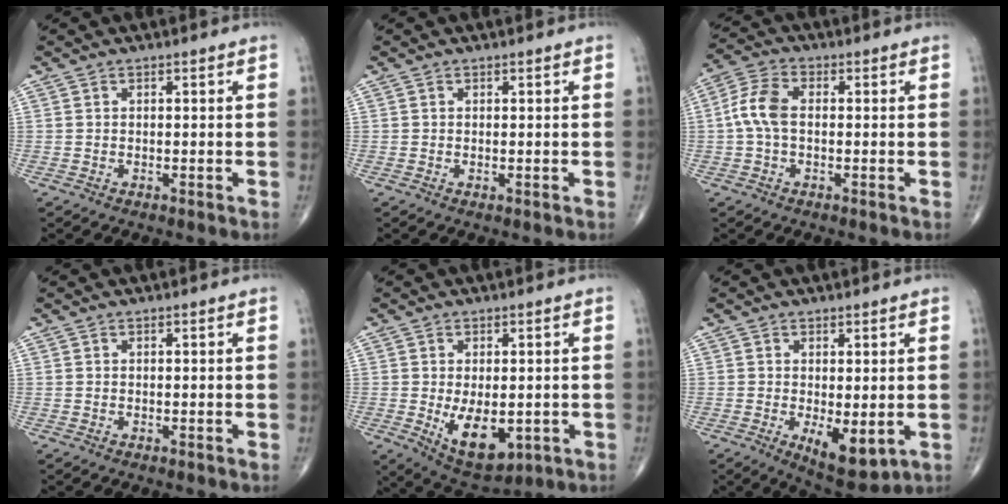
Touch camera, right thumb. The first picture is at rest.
{"total": 0.0}
{"total": 6.6, "force": [-0.1, 3.8, 5.4], "torque": [-0.119, 0.019, -0.009]}
{"total": 0.0}
{"total": 10.0, "force": [-1.8, 5.5, 8.1], "torque": [-0.112, -0.013, -0.010]}
{"total": 7.4, "force": [-1.4, 3.2, 6.5], "torque": [-0.089, -0.021, -0.011]}